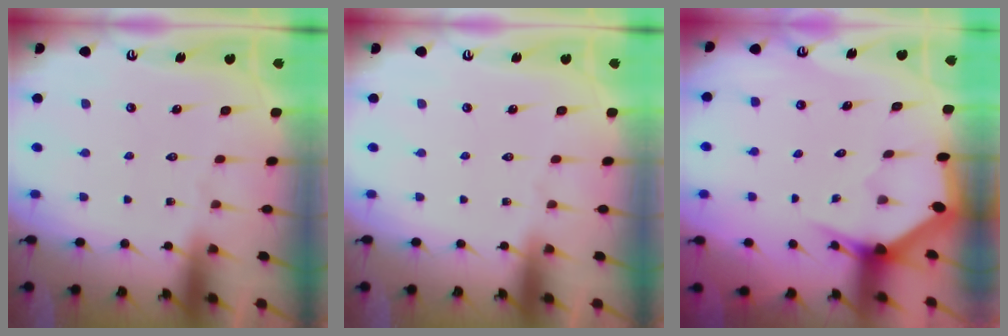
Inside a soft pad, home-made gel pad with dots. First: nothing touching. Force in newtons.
{"total": 0.0}
{"total": 3.1, "press": 3.1, "slide": 0.0}